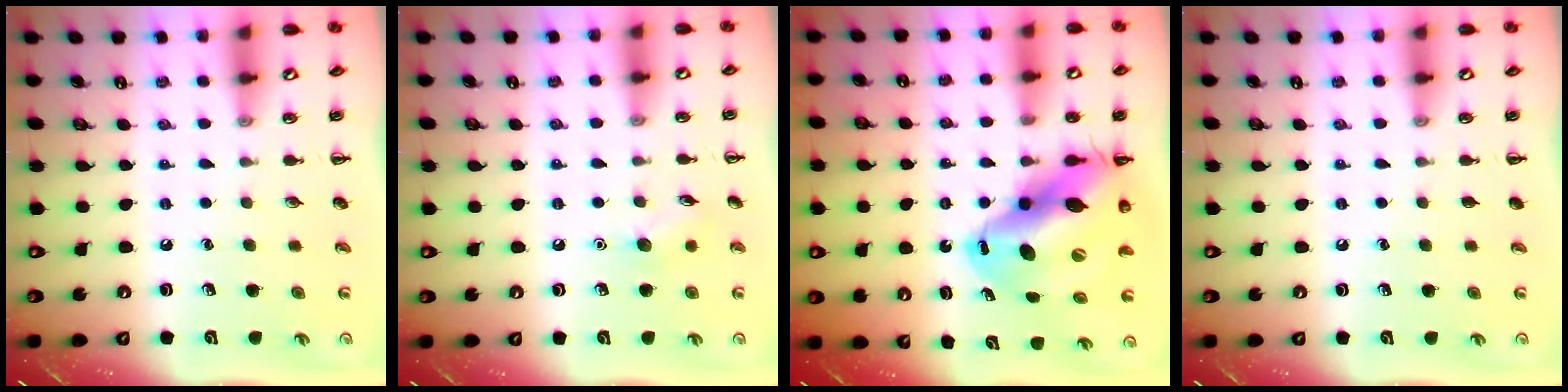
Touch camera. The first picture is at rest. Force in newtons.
{"total": 6.0, "press": 5.8, "slide": 1.5}
{"total": 19.0, "press": 18.1, "slide": 5.5}
{"total": 0.0}